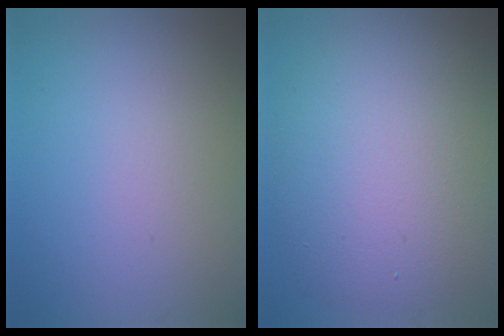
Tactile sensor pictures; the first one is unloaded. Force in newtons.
{"total": 9.8, "press": 9.8, "slide": 0.7}